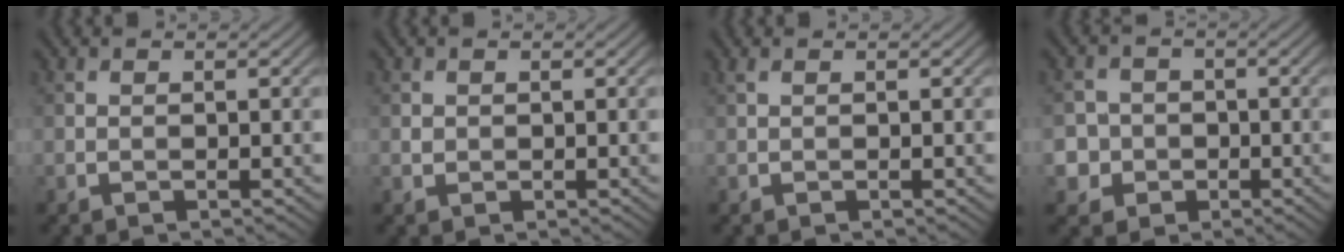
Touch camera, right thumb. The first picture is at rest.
{"total": 0.7, "force": [0.2, 0.6, 0.1], "torque": [-0.004, -0.004, 0.005]}
{"total": 0.8, "force": [0.5, 0.2, 0.6], "torque": [-0.017, 0.006, 0.009]}
{"total": 4.8, "force": [-1.3, 4.6, 0.7], "torque": [-0.022, 0.005, -0.045]}